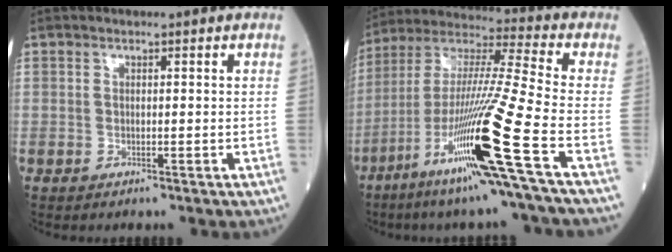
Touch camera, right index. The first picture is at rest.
{"total": 21.5, "force": [-9.4, -1.9, 19.2], "torque": [-0.381, -0.040, -0.184]}